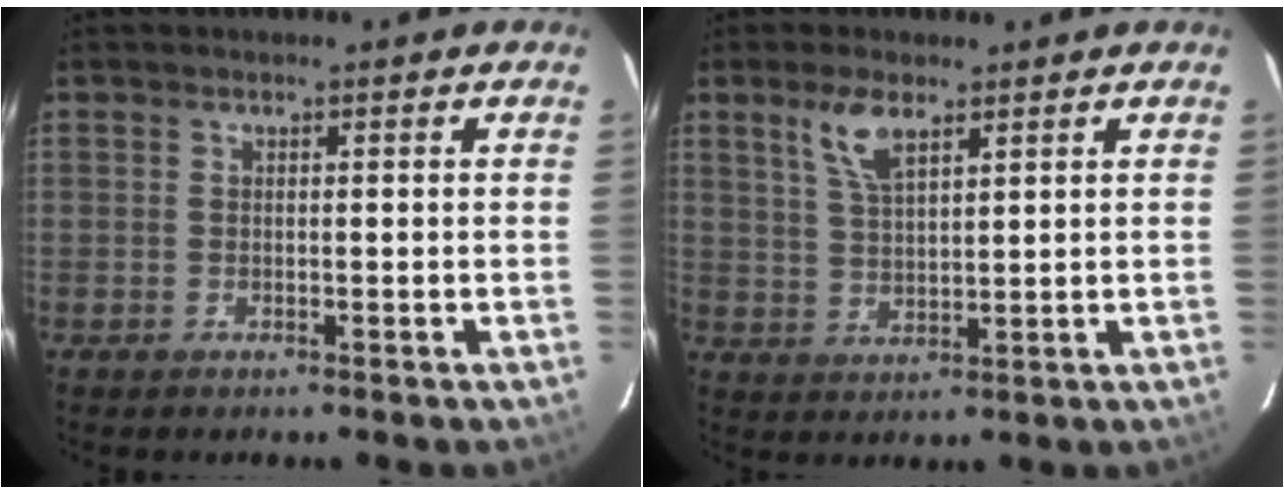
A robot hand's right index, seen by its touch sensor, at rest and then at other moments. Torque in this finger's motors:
{"motor_torque": [0.13, 0.13, 0.19, 0.09]}